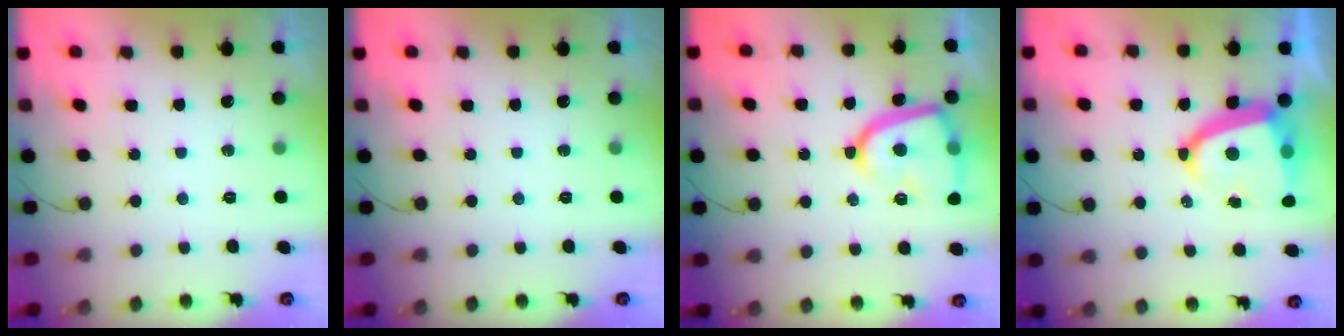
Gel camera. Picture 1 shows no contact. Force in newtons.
{"total": 0.0}
{"total": 15.6, "press": 15.5, "slide": 1.6}
{"total": 12.8, "press": 12.7, "slide": 1.6}